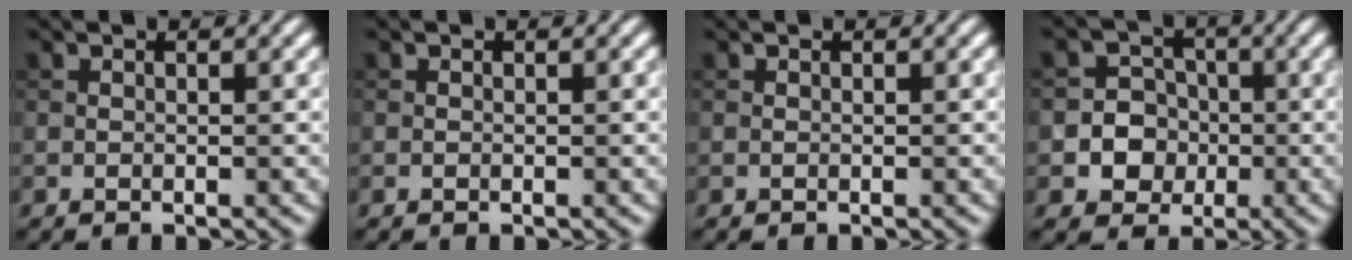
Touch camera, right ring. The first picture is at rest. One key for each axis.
{"total": 0.0}
{"total": 0.0}
{"total": 5.0, "fx": -1.1, "fy": 4.8, "fz": 1.3, "tx": -0.001, "ty": 0.015, "tz": -0.039}